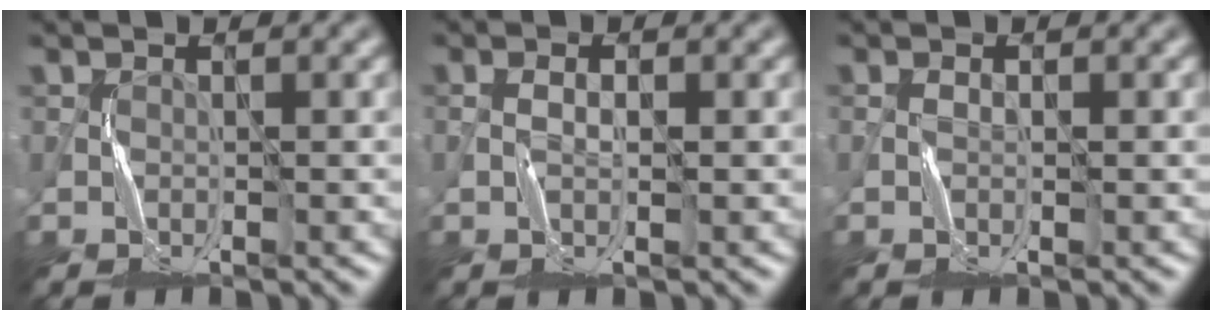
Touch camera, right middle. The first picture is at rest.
{"total": 0.8, "force": [0.3, 0.2, 0.7], "torque": [-0.007, -0.005, 0.007]}
{"total": 0.0}